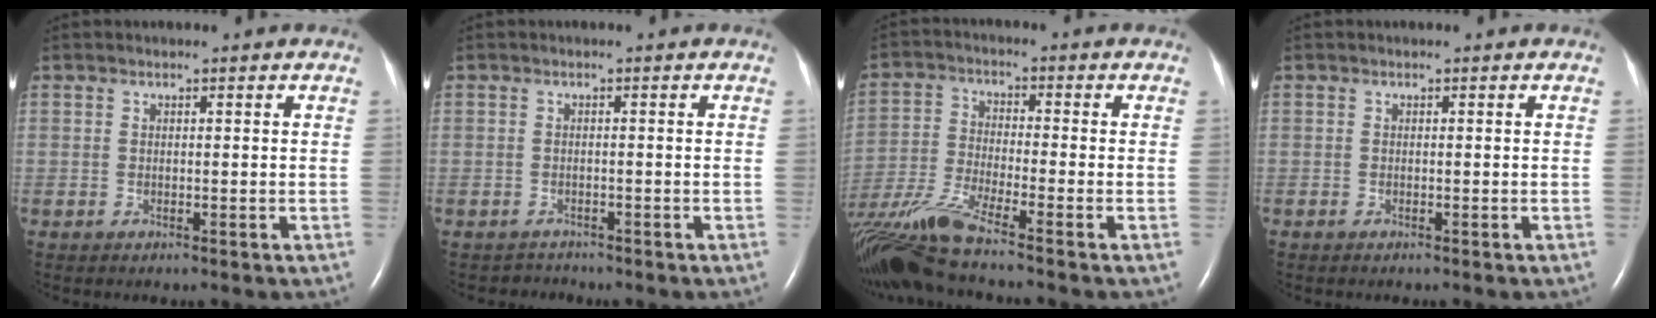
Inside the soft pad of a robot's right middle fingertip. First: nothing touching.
{"total": 1.4, "force": [-1.2, 0.3, -0.8], "torque": [0.009, -0.005, -0.019]}
{"total": 11.4, "force": [-9.6, -1.3, 6.1], "torque": [-0.130, -0.023, -0.180]}
{"total": 0.0}